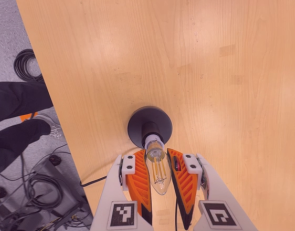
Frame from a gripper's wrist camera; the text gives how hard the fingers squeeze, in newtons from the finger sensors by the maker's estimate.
{"total": 22.3, "left": 24.1, "right": 20.4}